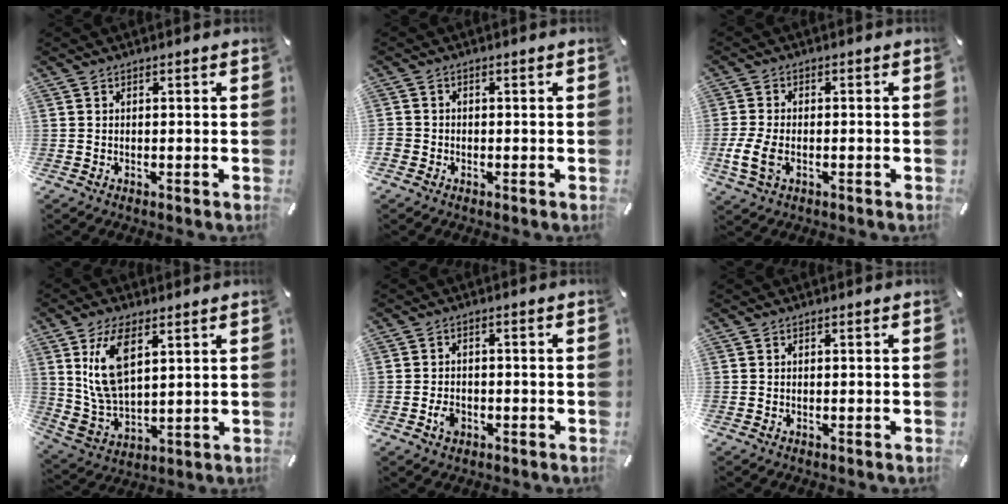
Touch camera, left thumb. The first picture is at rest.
{"total": 1.6, "force": [-0.6, 1.5, 0.3], "torque": [-0.001, 0.005, -0.013]}
{"total": 6.6, "force": [-1.7, 3.8, 5.1], "torque": [-0.115, -0.003, -0.030]}
{"total": 11.6, "force": [5.2, 6.0, 8.5], "torque": [-0.209, -0.008, 0.092]}
{"total": 3.3, "force": [-1.5, 2.4, 1.7], "torque": [-0.037, 0.004, -0.028]}
{"total": 0.0}